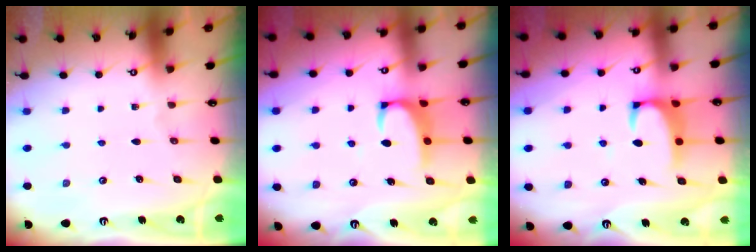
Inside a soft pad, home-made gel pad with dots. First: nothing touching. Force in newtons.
{"total": 2.5, "press": 2.3, "slide": 0.8}
{"total": 2.2, "press": 2.0, "slide": 0.7}